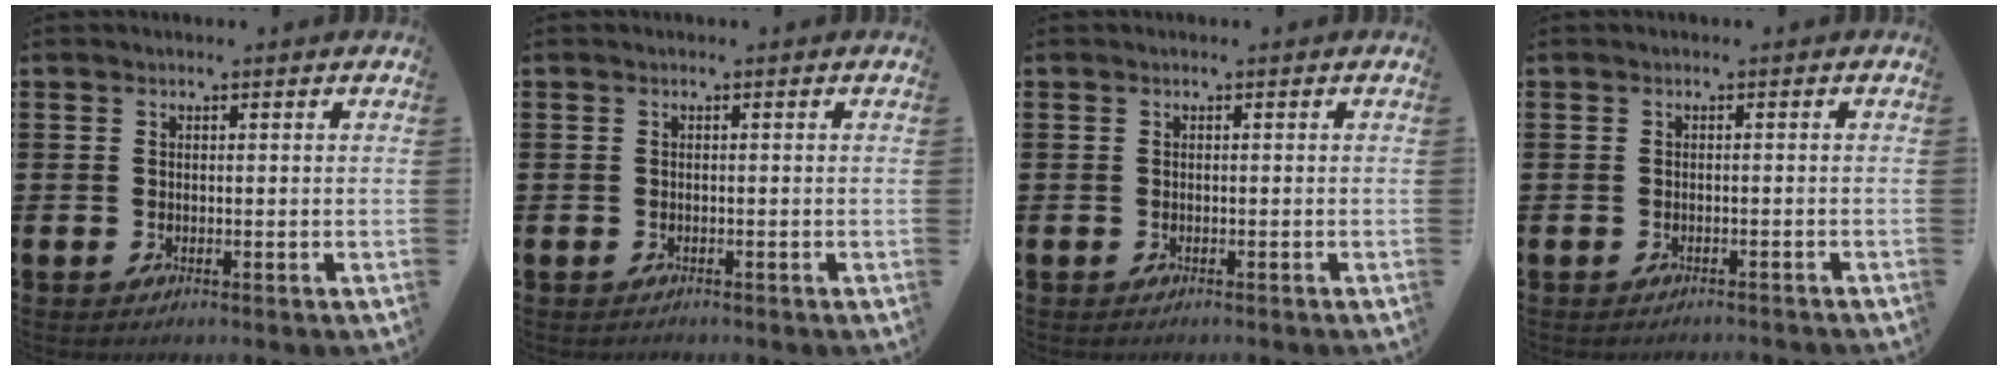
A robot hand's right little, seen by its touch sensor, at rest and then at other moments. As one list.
[{"total": 0.0}, {"total": 0.0}, {"total": 0.6, "force": [-0.6, -0.1, 0.0], "torque": [-0.001, -0.001, -0.013]}]